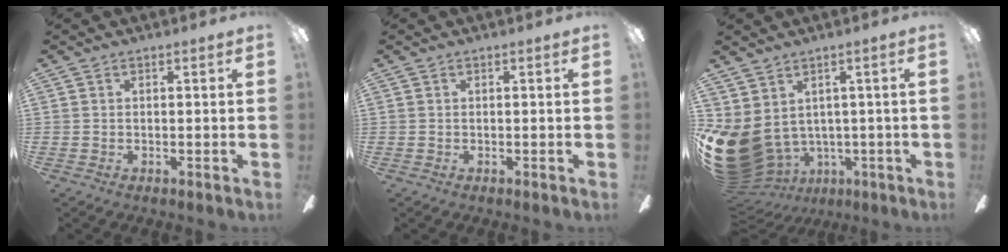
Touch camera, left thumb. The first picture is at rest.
{"total": 0.0}
{"total": 12.2, "force": [-1.5, 9.5, 7.5], "torque": [-0.182, -0.014, -0.015]}